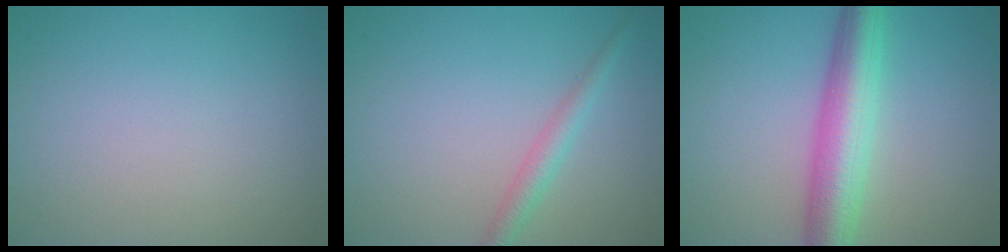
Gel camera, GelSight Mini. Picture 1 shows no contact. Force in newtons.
{"total": 2.0, "press": 2.0, "slide": 0.1}
{"total": 6.5, "press": 6.5, "slide": 0.2}